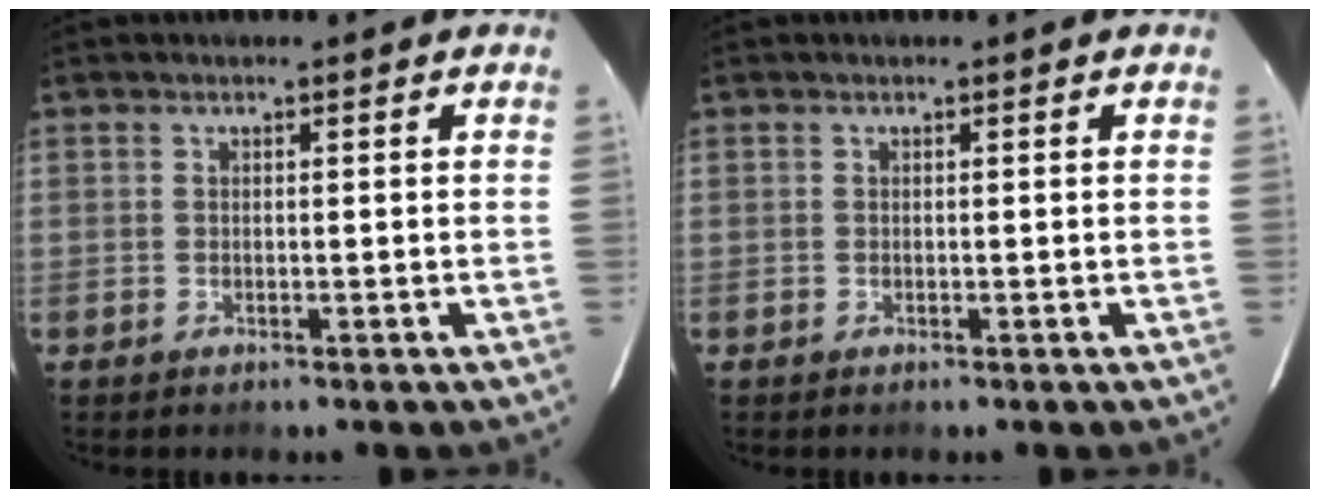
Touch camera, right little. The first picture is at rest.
{"total": 0.0}